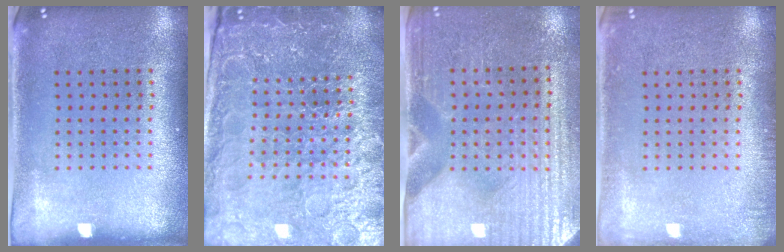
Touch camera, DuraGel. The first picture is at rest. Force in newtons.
{"total": 5.4, "press": 5.0, "slide": 2.1}
{"total": 3.5, "press": 3.3, "slide": 1.2}
{"total": 1.2, "press": 1.1, "slide": 0.2}